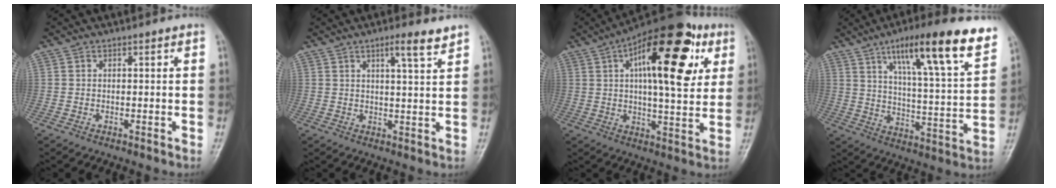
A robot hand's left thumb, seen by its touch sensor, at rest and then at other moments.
{"total": 4.9, "force": [3.2, 0.6, 3.6], "torque": [-0.053, -0.023, 0.051]}
{"total": 23.0, "force": [7.8, 9.2, 19.6], "torque": [-0.264, 0.000, 0.106]}
{"total": 19.3, "force": [11.7, 4.0, 14.9], "torque": [-0.201, -0.047, 0.185]}